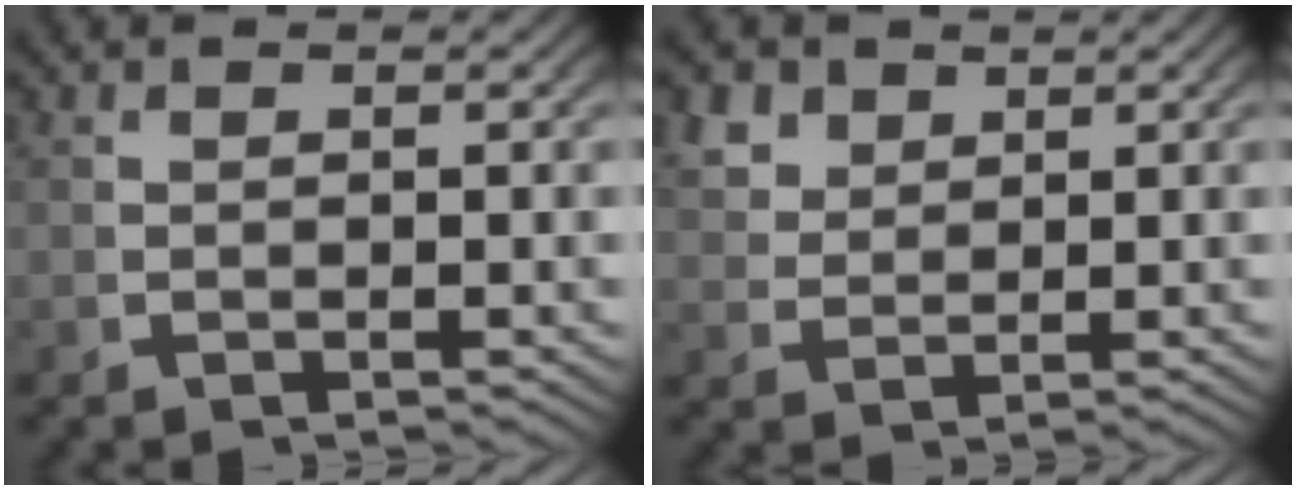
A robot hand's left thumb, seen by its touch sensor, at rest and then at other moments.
{"total": 3.9, "force": [2.5, 2.5, 1.6], "torque": [-0.036, -0.004, 0.055]}